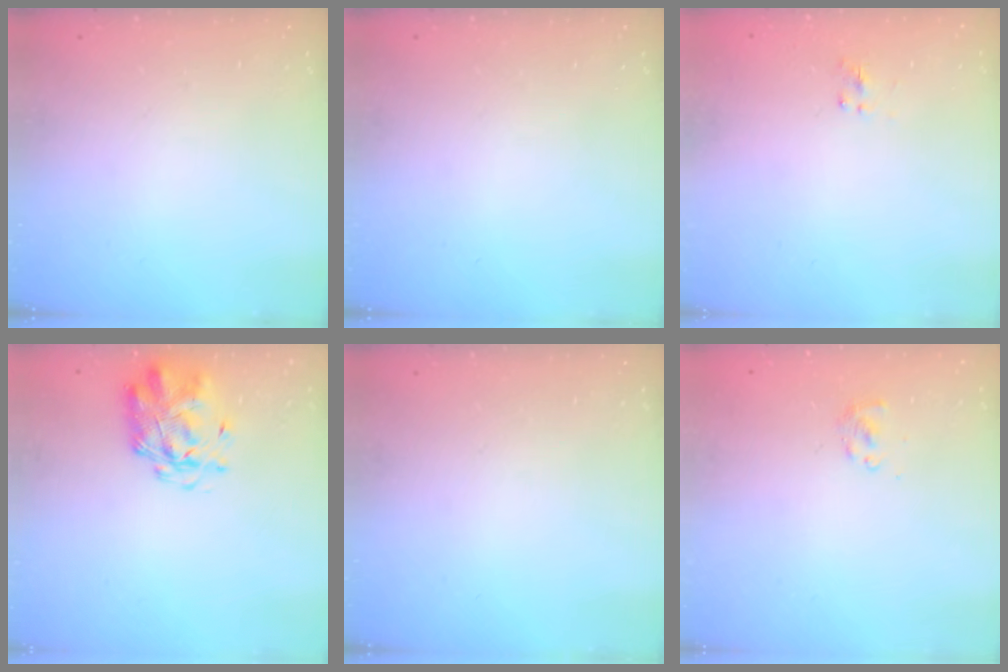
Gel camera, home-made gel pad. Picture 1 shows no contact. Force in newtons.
{"total": 0.0}
{"total": 1.3, "press": 1.2, "slide": 0.6}
{"total": 2.7, "press": 2.6, "slide": 0.7}
{"total": 0.0}
{"total": 2.0, "press": 1.8, "slide": 0.9}